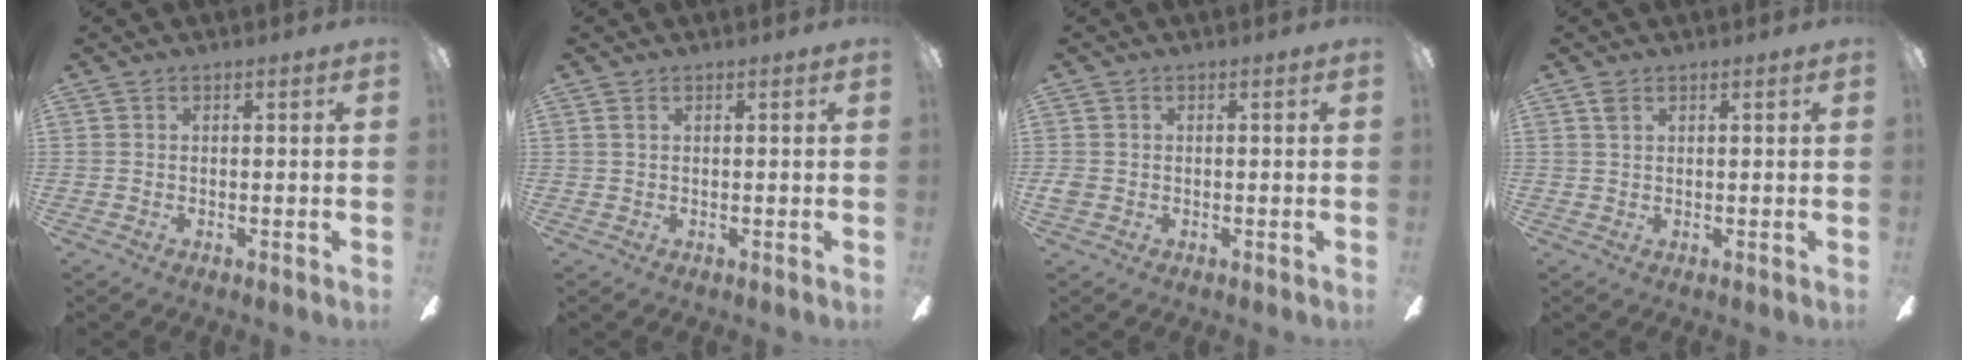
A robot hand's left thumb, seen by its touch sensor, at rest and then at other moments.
{"total": 0.8, "force": [0.3, 0.4, 0.6], "torque": [-0.012, 0.006, 0.003]}
{"total": 1.8, "force": [-0.6, 1.5, 0.7], "torque": [-0.011, 0.003, -0.011]}
{"total": 1.3, "force": [0.8, 0.7, 0.7], "torque": [-0.018, 0.002, 0.015]}